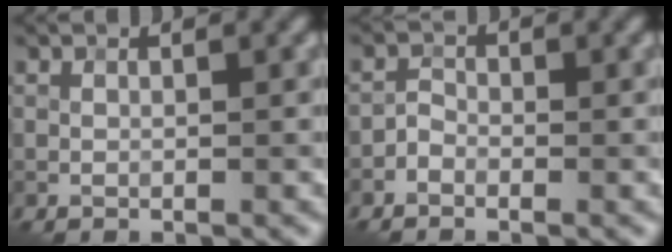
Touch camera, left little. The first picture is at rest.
{"total": 1.5, "force": [-0.9, 1.0, 0.7], "torque": [-0.009, 0.005, -0.022]}